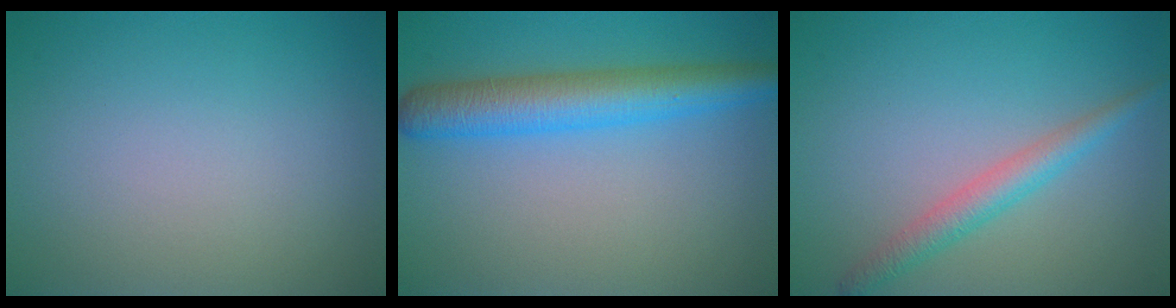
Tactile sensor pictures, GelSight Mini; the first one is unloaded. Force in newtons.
{"total": 5.7, "press": 5.7, "slide": 0.2}
{"total": 2.7, "press": 2.7, "slide": 0.2}